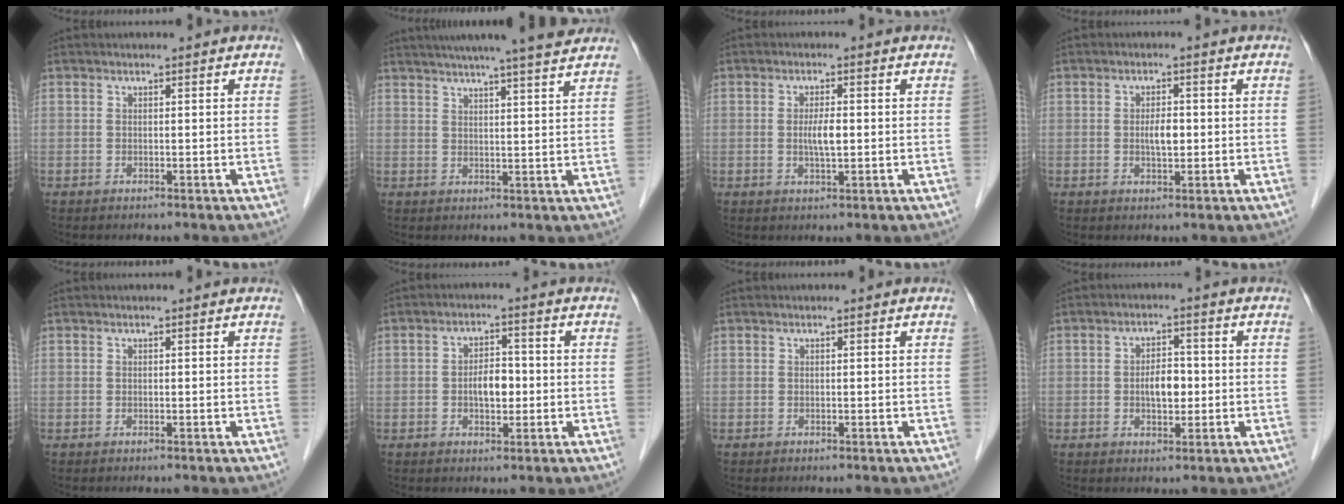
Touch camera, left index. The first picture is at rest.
{"total": 14.2, "force": [12.4, -0.1, 6.9], "torque": [-0.113, 0.018, 0.160]}
{"total": 3.0, "force": [-0.1, 0.6, 3.0], "torque": [-0.057, -0.001, 0.000]}
{"total": 2.8, "force": [-0.1, 1.1, 2.6], "torque": [-0.047, 0.001, 0.000]}
{"total": 0.0}
{"total": 4.3, "force": [-0.6, 2.2, 3.6], "torque": [-0.065, 0.007, -0.010]}
{"total": 0.0}
{"total": 4.3, "force": [-0.4, 2.3, 3.6], "torque": [-0.064, 0.006, -0.006]}